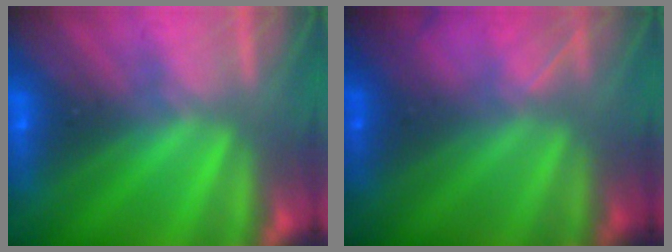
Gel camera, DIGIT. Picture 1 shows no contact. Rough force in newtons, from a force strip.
{"total": 1.3}